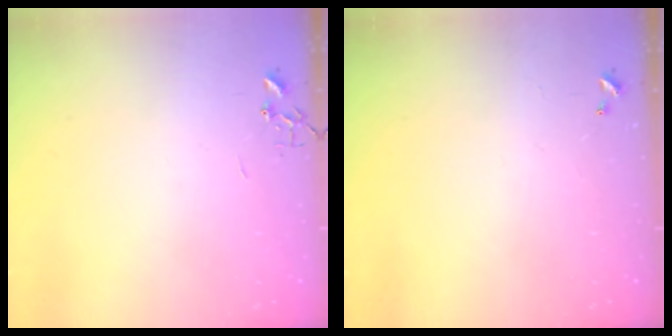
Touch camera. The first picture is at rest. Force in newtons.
{"total": 0.0}